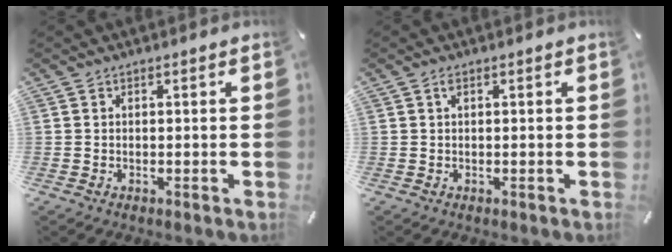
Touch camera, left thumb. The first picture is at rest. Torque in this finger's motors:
{"motor_torque": [0.09, -0.06, 0.16, -0.12, 0.05]}